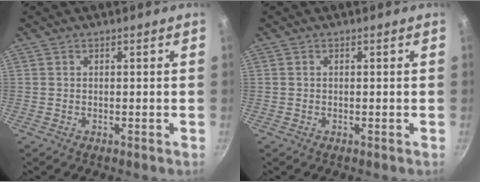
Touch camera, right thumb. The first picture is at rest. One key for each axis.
{"total": 0.0}